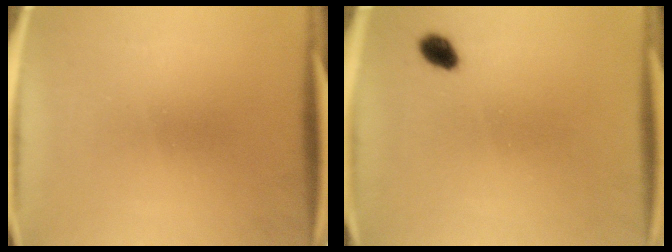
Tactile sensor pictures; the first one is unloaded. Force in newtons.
{"total": 2.9}